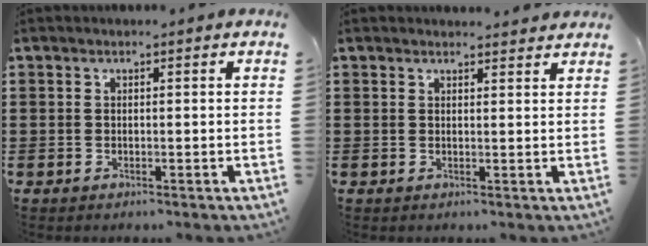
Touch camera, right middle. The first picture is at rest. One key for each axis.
{"total": 1.5, "fx": 1.5, "fy": 0.0, "fz": 0.0, "tx": 0.005, "ty": -0.003, "tz": 0.027}